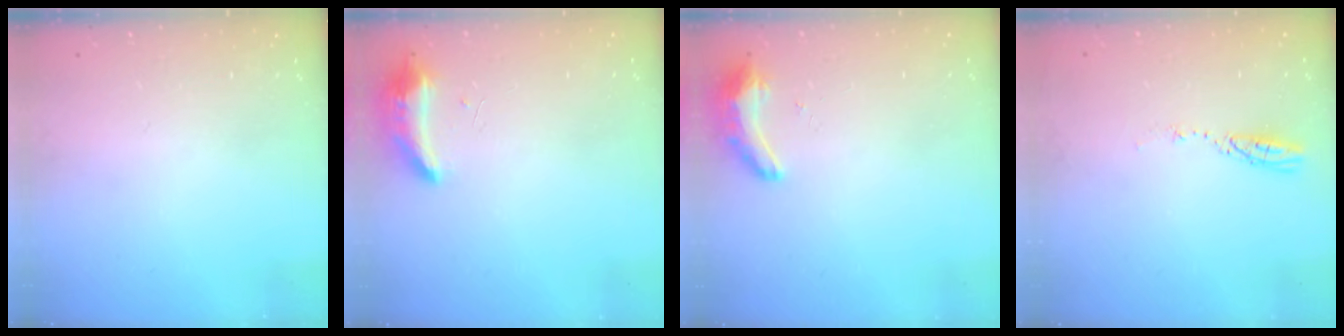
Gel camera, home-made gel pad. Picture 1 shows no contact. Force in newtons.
{"total": 18.6, "press": 10.8, "slide": 15.1}
{"total": 8.8, "press": 8.7, "slide": 1.3}
{"total": 3.8, "press": 3.8, "slide": 0.4}